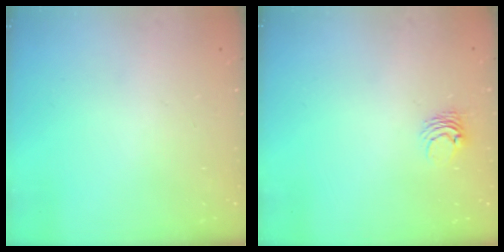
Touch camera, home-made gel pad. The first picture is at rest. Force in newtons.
{"total": 3.8, "press": 3.8, "slide": 0.5}